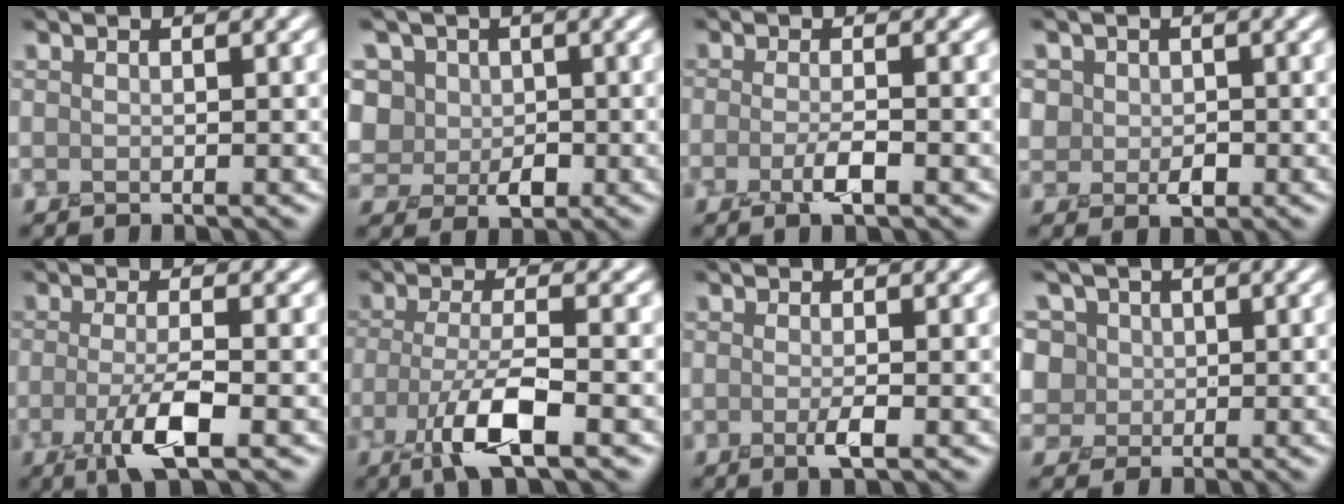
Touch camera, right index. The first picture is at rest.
{"total": 6.1, "force": [2.2, 5.1, 2.4], "torque": [-0.052, 0.021, 0.026]}
{"total": 1.9, "force": [-0.9, 0.3, 1.6], "torque": [-0.037, -0.001, -0.021]}
{"total": 1.9, "force": [0.2, 1.8, 0.4], "torque": [-0.007, 0.001, 0.001]}
{"total": 3.8, "force": [-1.4, 0.8, 3.4], "torque": [-0.071, -0.004, -0.028]}
{"total": 5.1, "force": [-2.4, 1.3, 4.3], "torque": [-0.094, -0.001, -0.049]}
{"total": 1.1, "force": [-0.3, 0.1, 1.0], "torque": [-0.023, -0.002, -0.007]}
{"total": 7.8, "force": [4.1, 5.9, 3.0], "torque": [-0.065, 0.032, 0.046]}